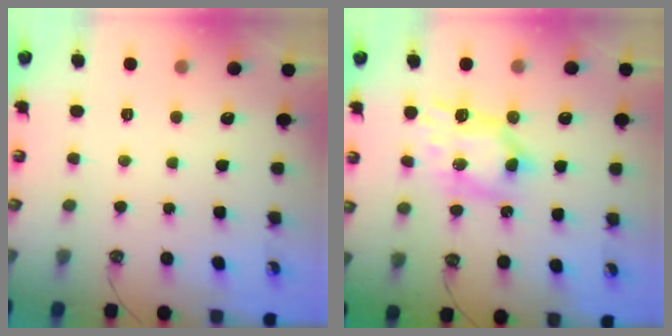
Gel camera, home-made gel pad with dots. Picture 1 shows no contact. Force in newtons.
{"total": 8.3, "press": 8.3, "slide": 0.5}